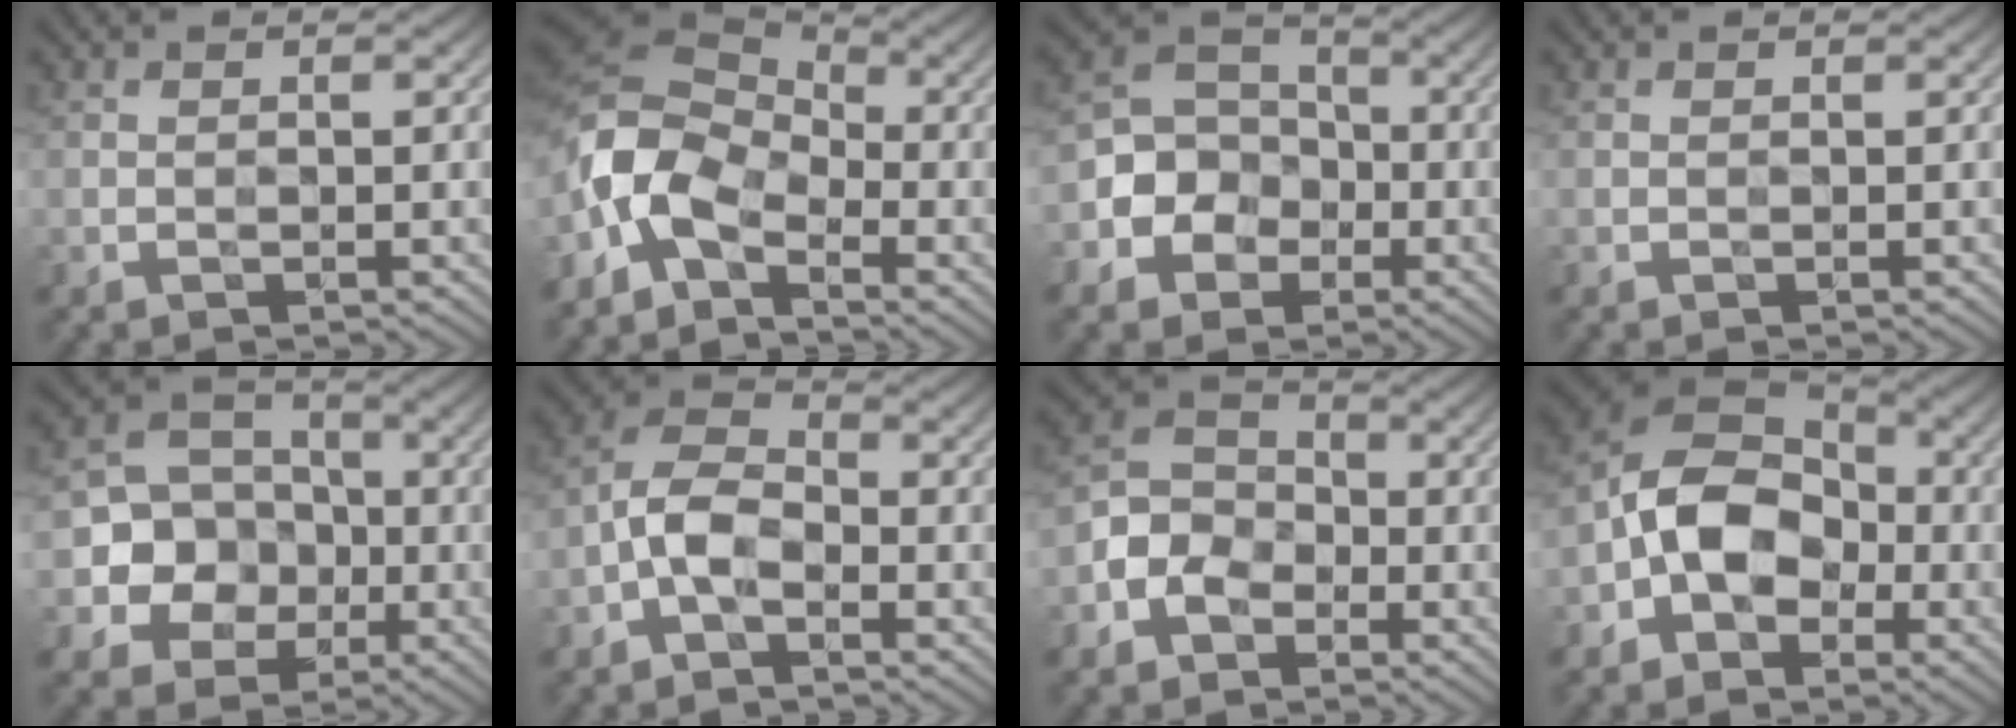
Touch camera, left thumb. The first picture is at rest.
{"total": 8.6, "force": [-3.8, 5.5, 5.5], "torque": [-0.123, 0.008, -0.104]}
{"total": 7.1, "force": [-2.3, 6.1, 2.8], "torque": [-0.056, -0.004, -0.071]}
{"total": 0.0}
{"total": 9.7, "force": [-2.2, 8.7, 3.6], "torque": [-0.076, -0.013, -0.075]}
{"total": 5.5, "force": [-2.1, 3.2, 4.0], "torque": [-0.084, 0.014, -0.057]}
{"total": 6.2, "force": [-2.8, 4.8, 2.9], "torque": [-0.064, 0.004, -0.076]}
{"total": 8.9, "force": [-2.4, 6.6, 5.5], "torque": [-0.102, 0.006, -0.072]}